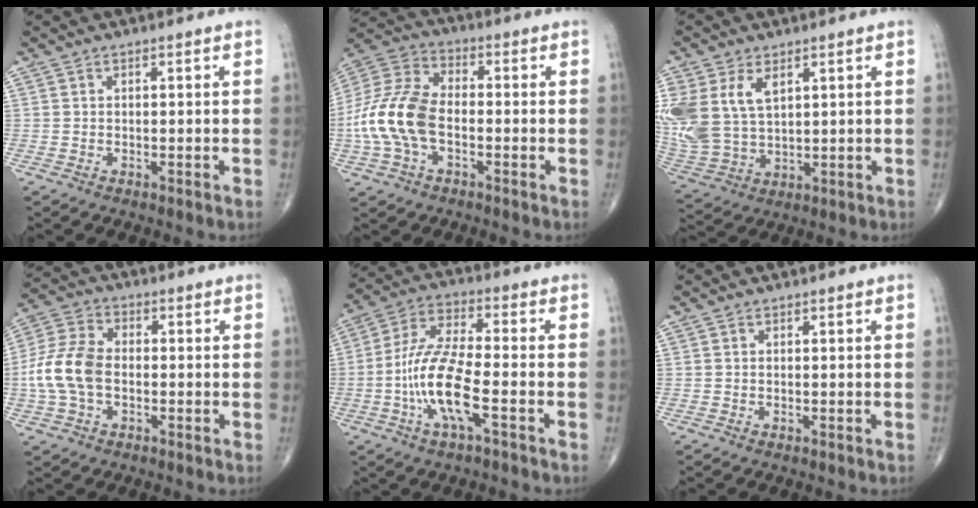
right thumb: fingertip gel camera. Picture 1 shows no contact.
{"total": 14.9, "force": [-2.9, 8.9, 11.7], "torque": [-0.257, 0.033, -0.059]}
{"total": 15.6, "force": [5.2, 10.0, 10.8], "torque": [-0.258, -0.005, 0.118]}
{"total": 11.0, "force": [-1.5, 7.0, 8.3], "torque": [-0.178, 0.026, -0.036]}
{"total": 12.8, "force": [-4.0, 3.3, 11.8], "torque": [-0.253, 0.026, -0.079]}
{"total": 0.0}